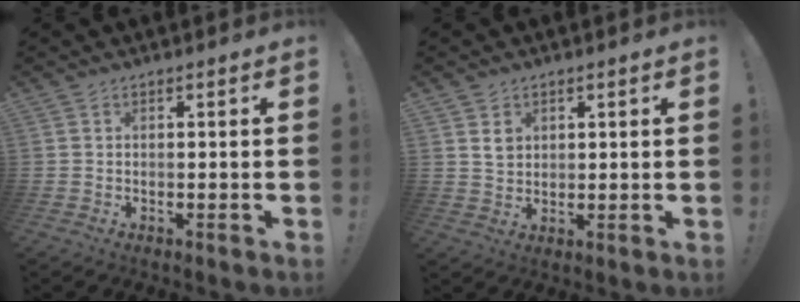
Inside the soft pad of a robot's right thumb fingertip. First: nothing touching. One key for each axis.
{"total": 4.3, "fx": 2.2, "fy": 3.5, "fz": 1.5, "tx": -0.009, "ty": -0.008, "tz": 0.037}